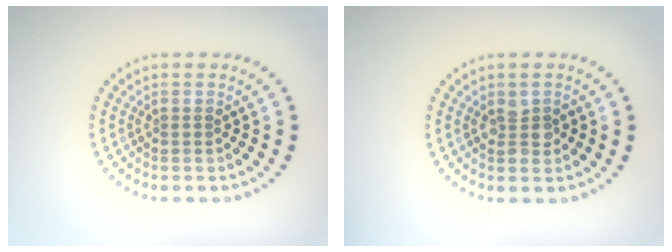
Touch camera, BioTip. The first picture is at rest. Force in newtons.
{"total": 2.0, "press": 1.9, "slide": 0.3}